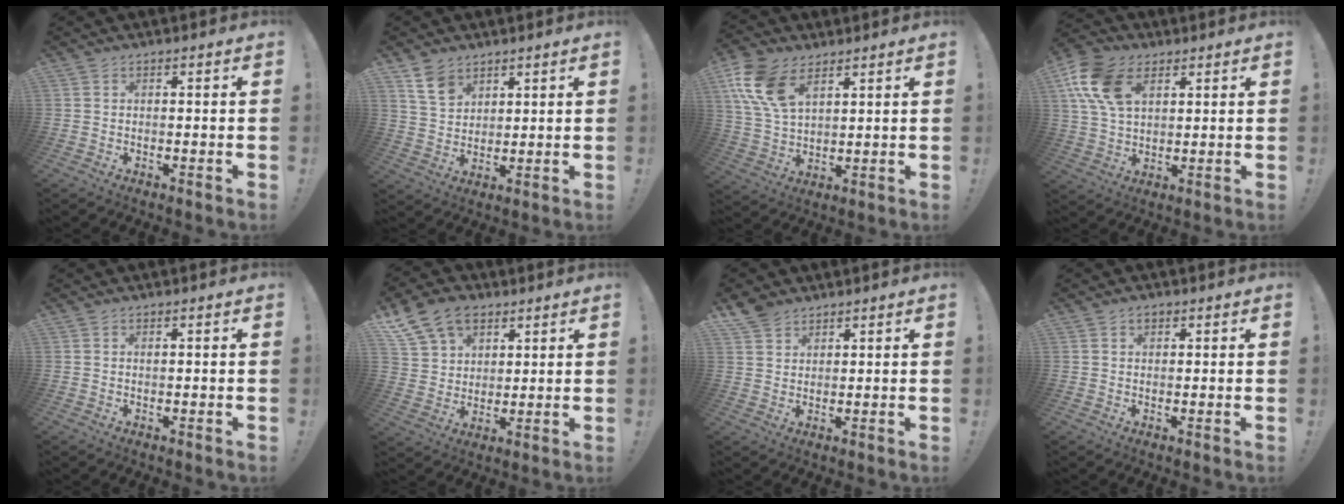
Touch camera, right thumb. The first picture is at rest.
{"total": 8.2, "force": [5.5, 5.3, 3.0], "torque": [-0.052, -0.028, 0.108]}
{"total": 13.5, "force": [6.9, 7.7, 8.6], "torque": [-0.182, -0.018, 0.131]}
{"total": 14.6, "force": [5.9, 9.5, 9.5], "torque": [-0.193, -0.011, 0.112]}
{"total": 0.0}
{"total": 13.3, "force": [7.6, 9.5, 5.4], "torque": [-0.090, -0.036, 0.150]}
{"total": 5.0, "force": [4.0, 2.7, 1.2], "torque": [-0.024, -0.022, 0.078]}
{"total": 1.5, "force": [0.8, 1.0, 0.6], "torque": [-0.012, 0.003, 0.015]}